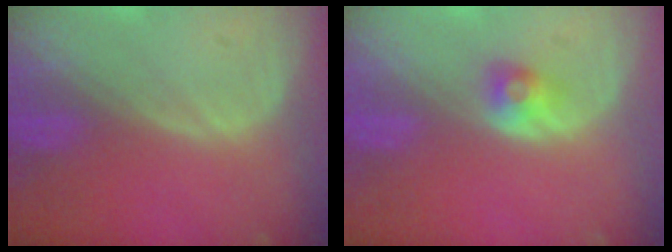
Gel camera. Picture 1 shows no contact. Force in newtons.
{"total": 2.6, "press": 2.3, "slide": 1.2}